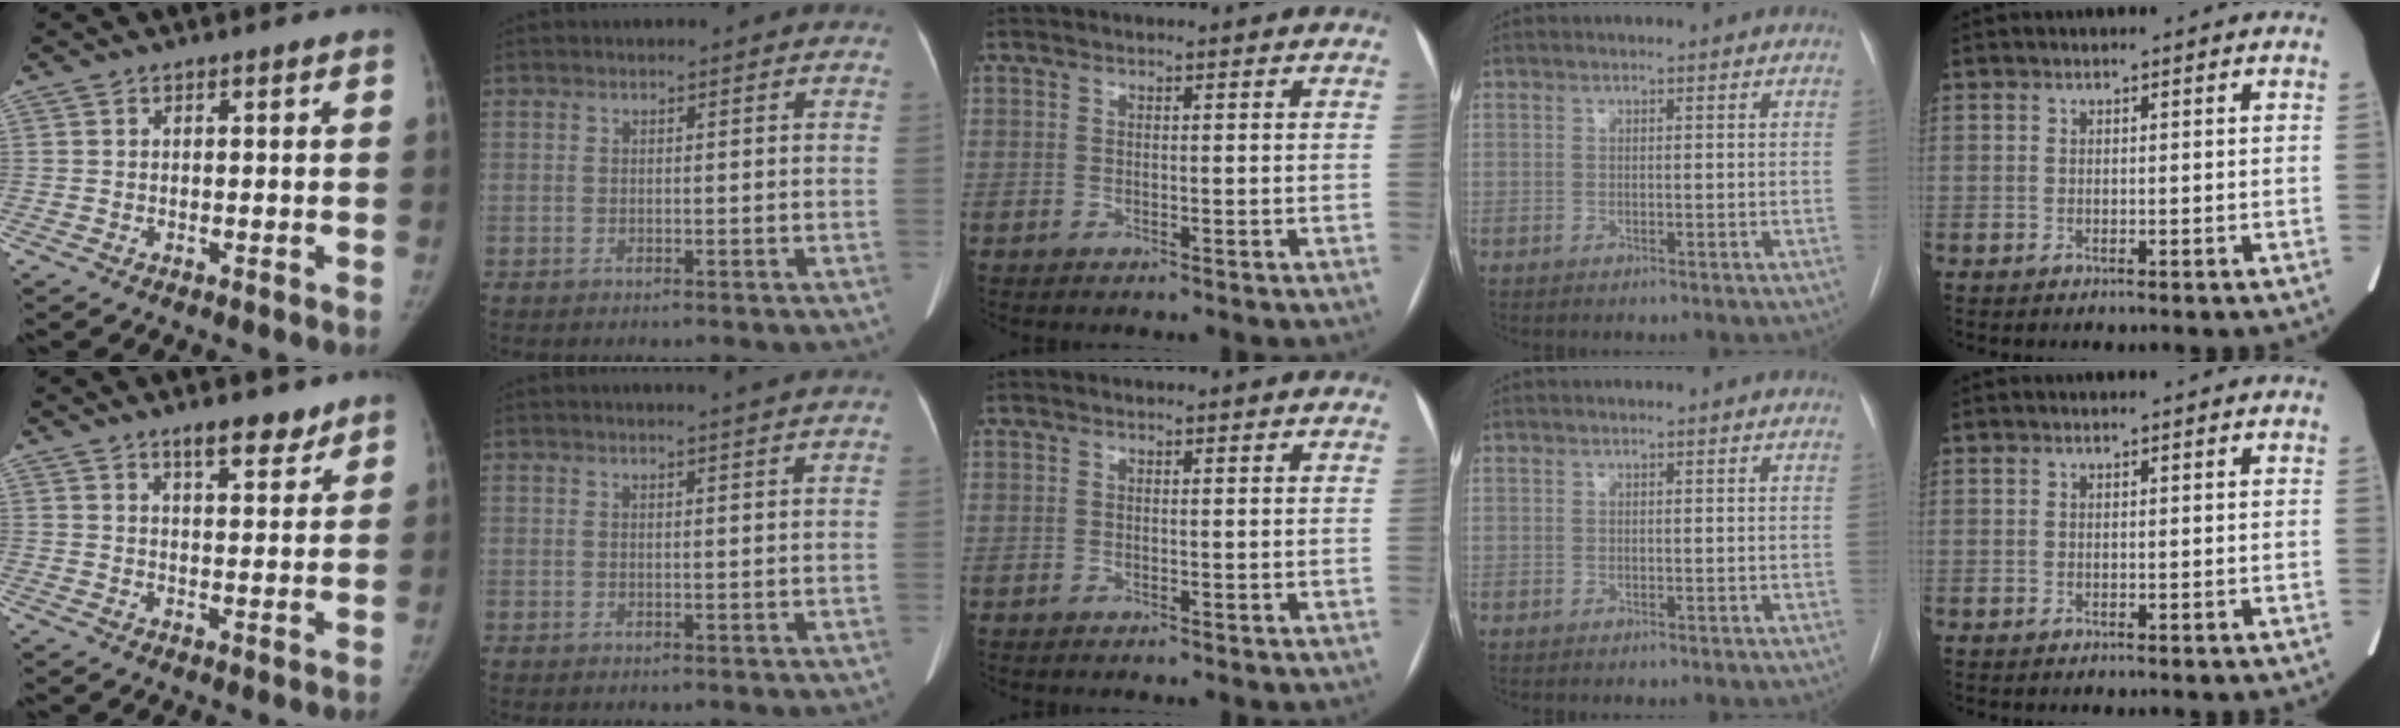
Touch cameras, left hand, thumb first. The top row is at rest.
{"thumb": {"total": 5.7, "force": [4.3, 2.0, 3.0], "torque": [-0.024, -0.029, 0.066]}, "index": {"total": 2.1, "force": [1.8, -0.7, 0.8], "torque": [-0.018, -0.004, 0.025]}}